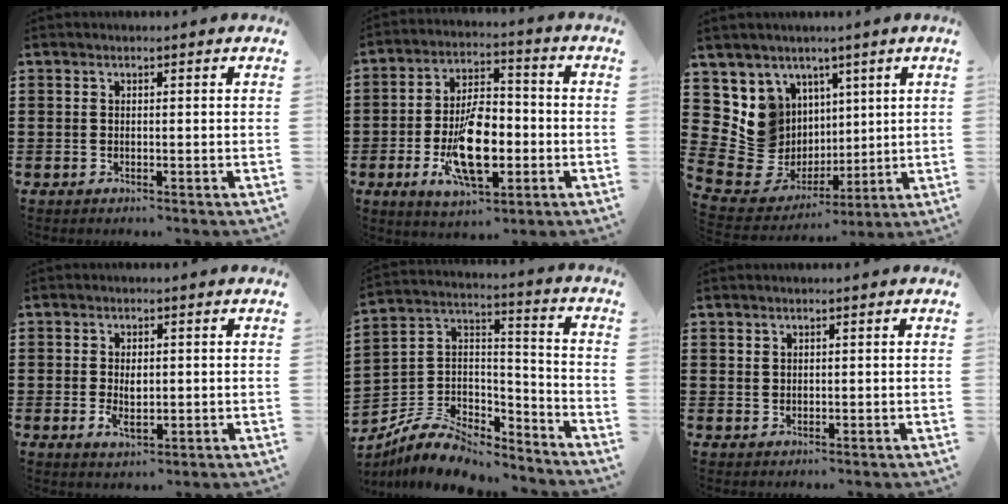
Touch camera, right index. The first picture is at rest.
{"total": 12.3, "force": [-3.3, 5.4, 10.6], "torque": [-0.194, -0.011, -0.056]}
{"total": 9.7, "force": [1.3, 9.4, 2.0], "torque": [-0.107, -0.029, 0.035]}
{"total": 3.2, "force": [-0.1, 1.6, 2.8], "torque": [-0.048, -0.002, -0.003]}
{"total": 8.0, "force": [-6.8, 3.4, 2.6], "torque": [-0.063, 0.012, -0.132]}
{"total": 1.1, "force": [0.9, 0.6, 0.1], "torque": [-0.003, 0.001, 0.018]}